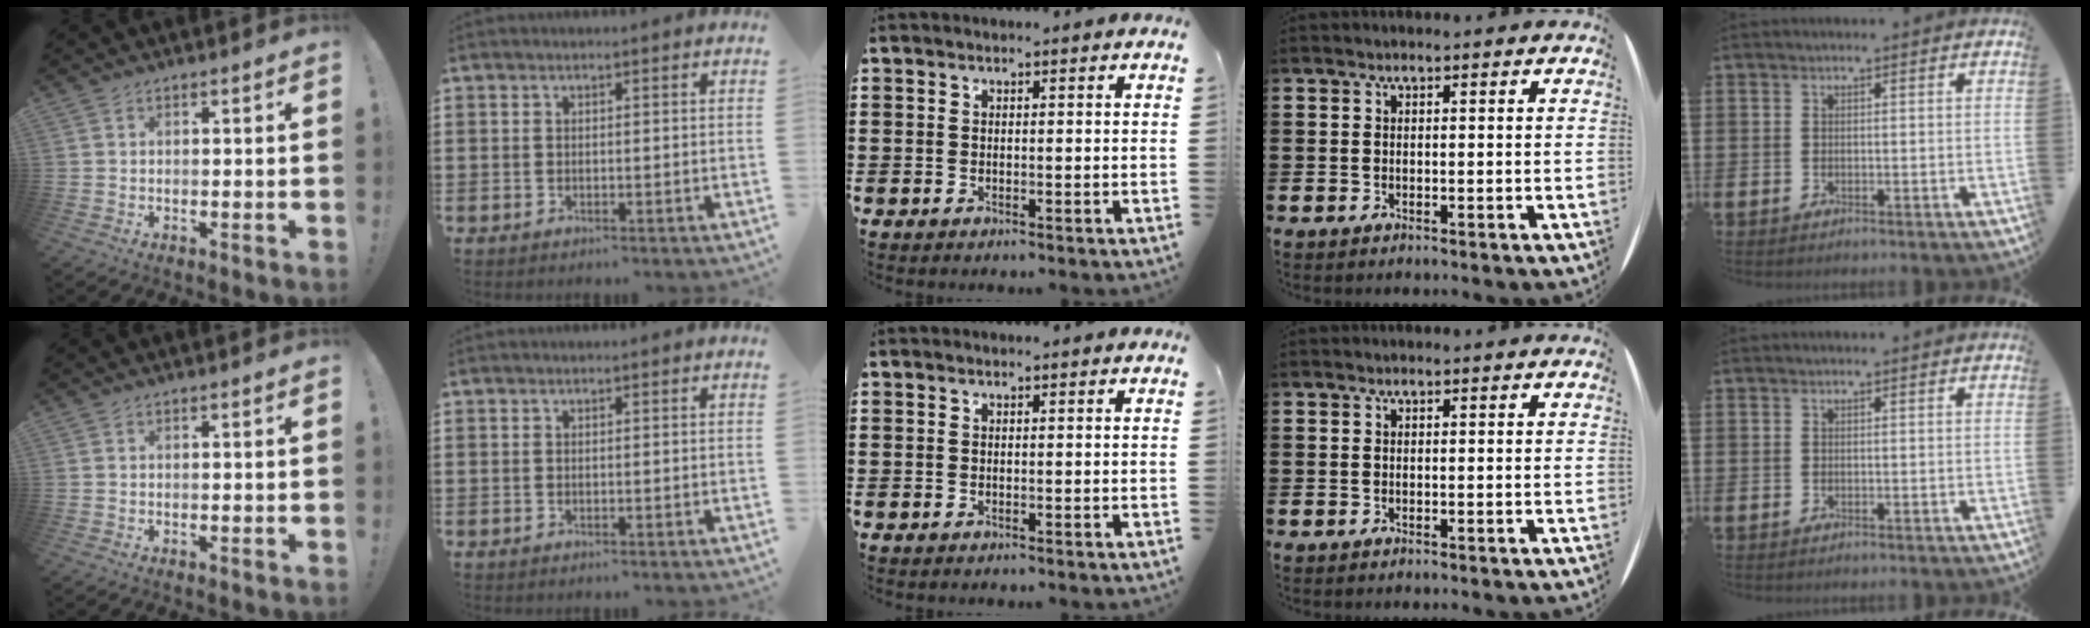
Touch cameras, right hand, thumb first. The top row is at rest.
{}